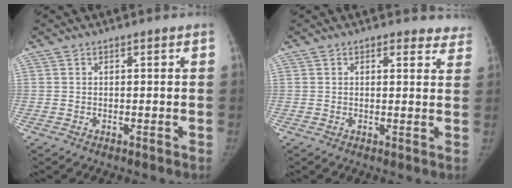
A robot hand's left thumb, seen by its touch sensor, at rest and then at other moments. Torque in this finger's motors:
{"motor_torque": [-0.30, -0.04, 0.13, 0.11, 0.00]}